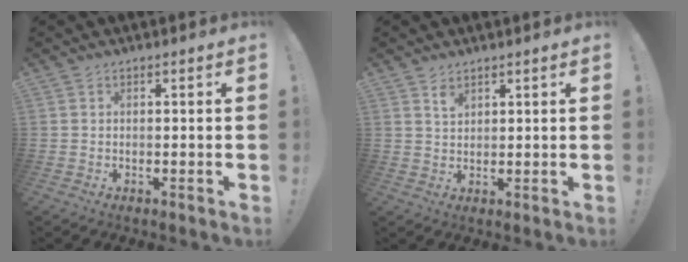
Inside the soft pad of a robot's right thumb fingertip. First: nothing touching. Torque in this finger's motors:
{"motor_torque": [-0.08, -0.02, 0.04, -0.02, 0.00]}